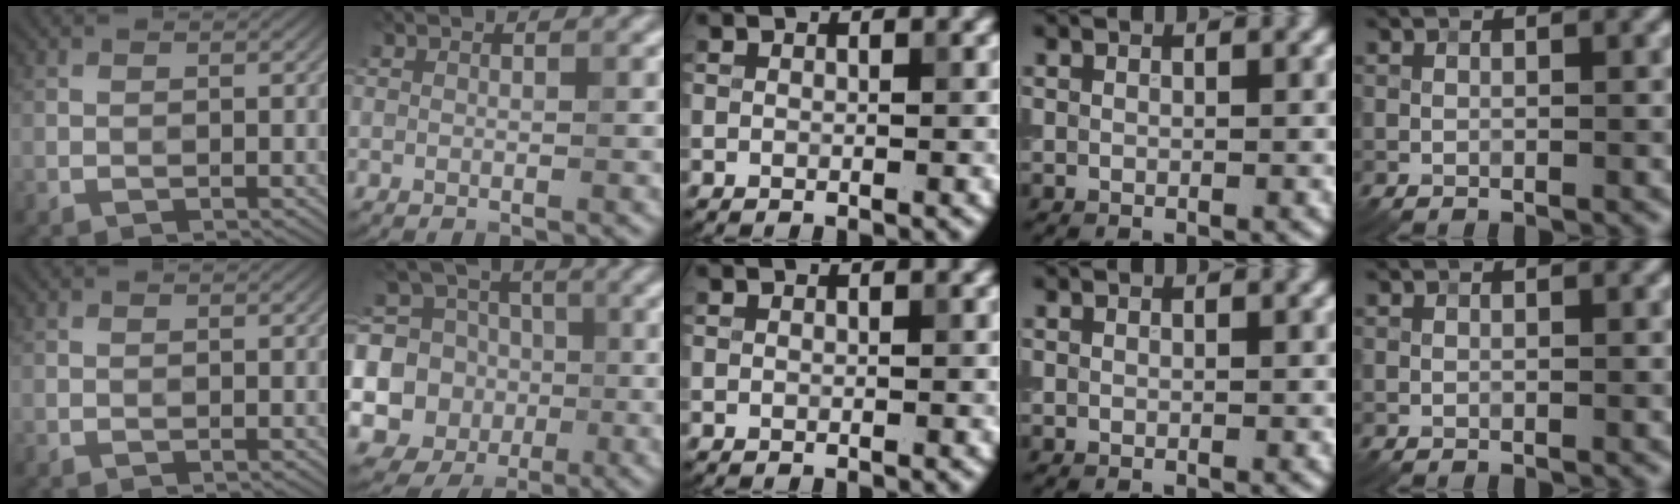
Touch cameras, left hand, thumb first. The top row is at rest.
{"index": {"total": 13.0, "force": [-1.4, 12.2, 4.2], "torque": [-0.116, 0.014, -0.040]}}